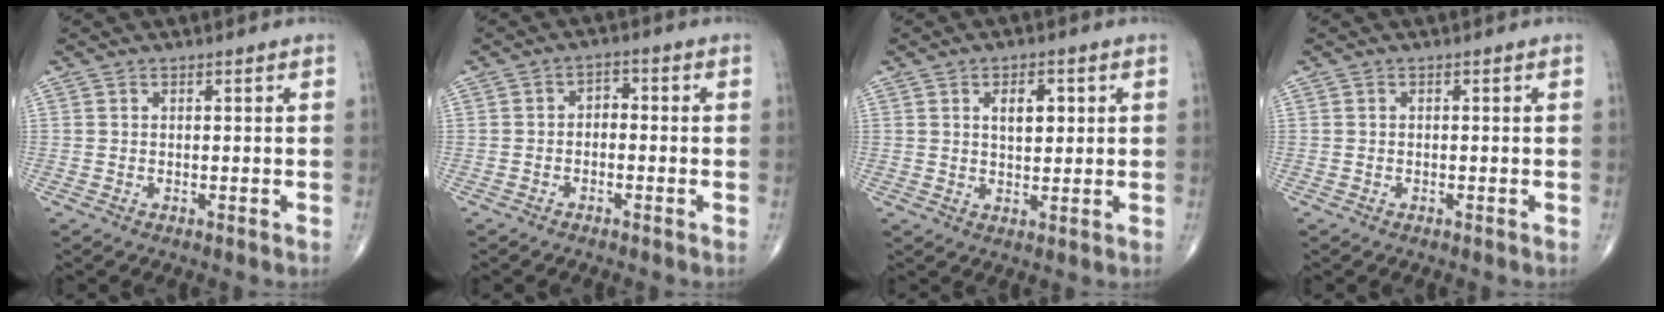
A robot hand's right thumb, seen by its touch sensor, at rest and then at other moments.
{"total": 2.5, "force": [-0.5, 1.7, 1.7], "torque": [-0.014, 0.017, -0.019]}
{"total": 5.2, "force": [1.7, 2.9, 4.0], "torque": [-0.046, -0.007, 0.025]}
{"total": 0.0}